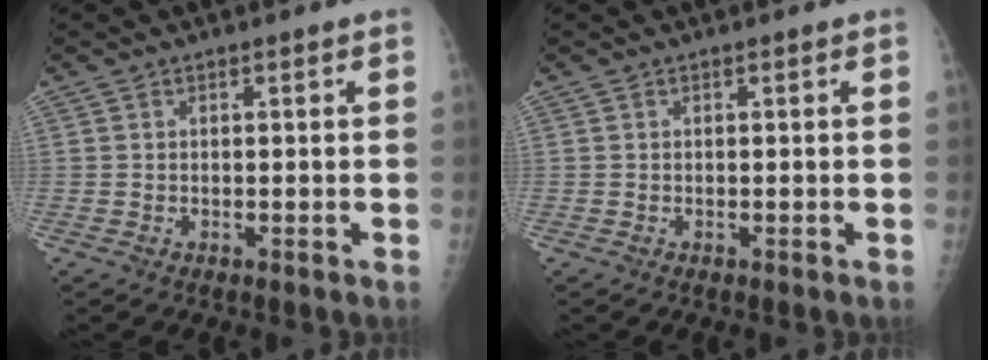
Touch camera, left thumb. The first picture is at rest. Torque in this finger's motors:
{"motor_torque": [0.00, 0.00, -0.02, -0.02, 0.00]}